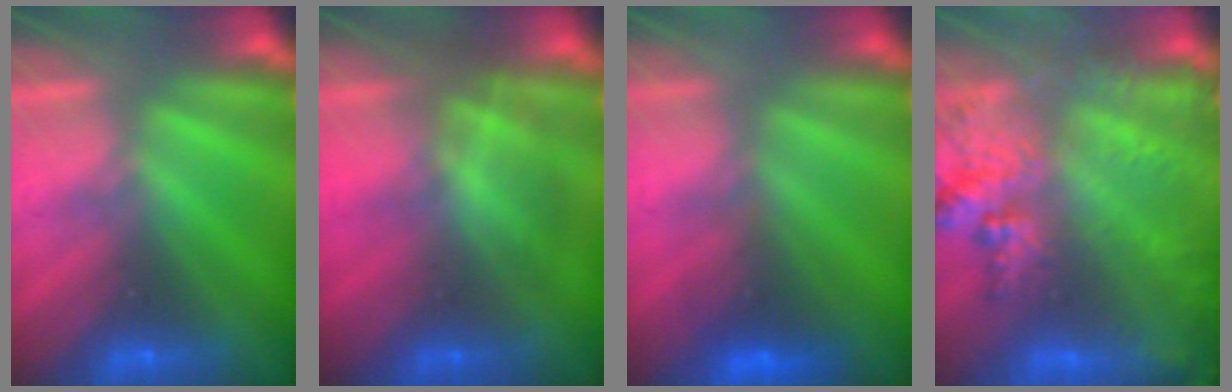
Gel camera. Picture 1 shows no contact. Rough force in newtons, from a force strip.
{"total": 2.9}
{"total": 7.4}
{"total": 9.0}